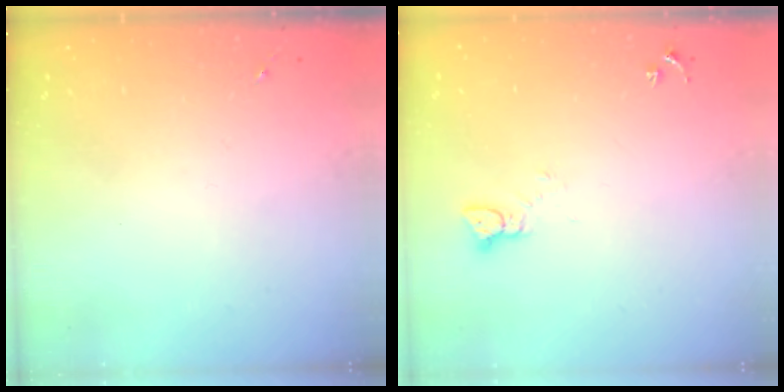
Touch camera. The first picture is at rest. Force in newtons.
{"total": 2.2, "press": 2.2, "slide": 0.2}